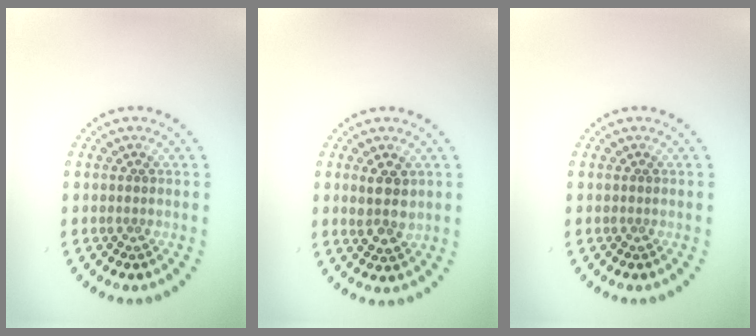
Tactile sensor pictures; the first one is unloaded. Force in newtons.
{"total": 2.7, "press": 2.6, "slide": 0.8}
{"total": 0.0}